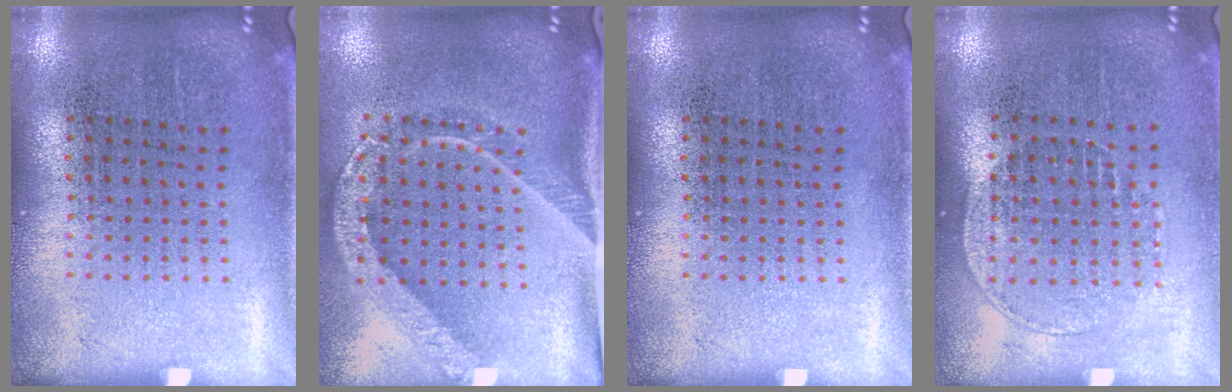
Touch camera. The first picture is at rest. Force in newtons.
{"total": 2.0, "press": 1.4, "slide": 1.4}
{"total": 0.0}
{"total": 1.2, "press": 1.0, "slide": 0.5}